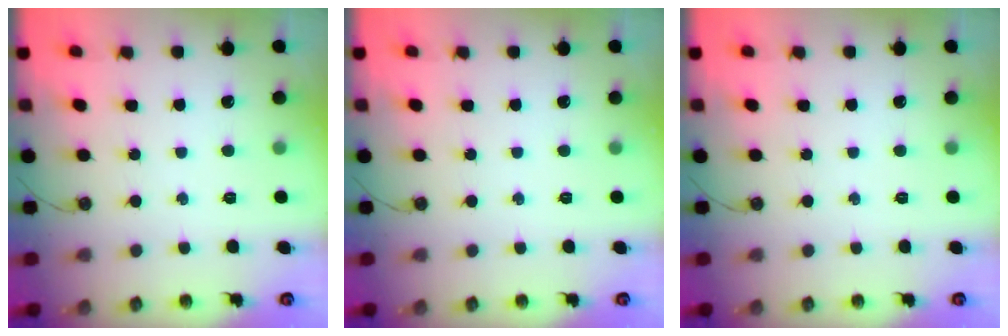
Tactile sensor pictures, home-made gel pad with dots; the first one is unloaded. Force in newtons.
{"total": 0.0}
{"total": 0.0}